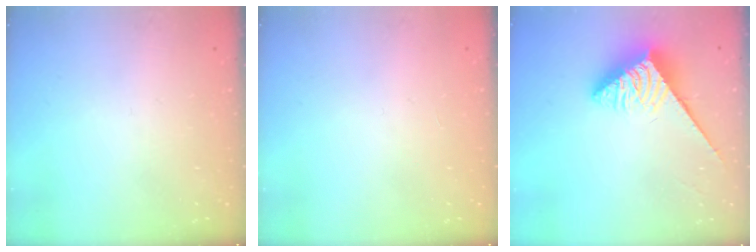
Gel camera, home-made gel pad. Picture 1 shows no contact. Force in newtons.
{"total": 0.0}
{"total": 3.9, "press": 3.9, "slide": 0.7}